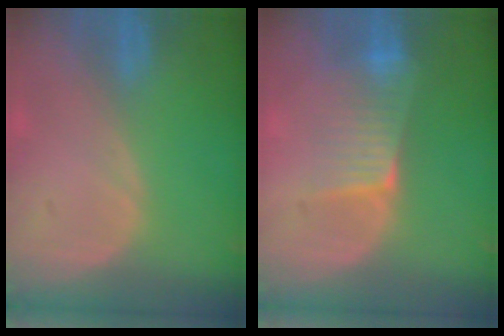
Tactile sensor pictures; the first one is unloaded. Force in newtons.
{"total": 6.4, "press": 5.7, "slide": 2.8}